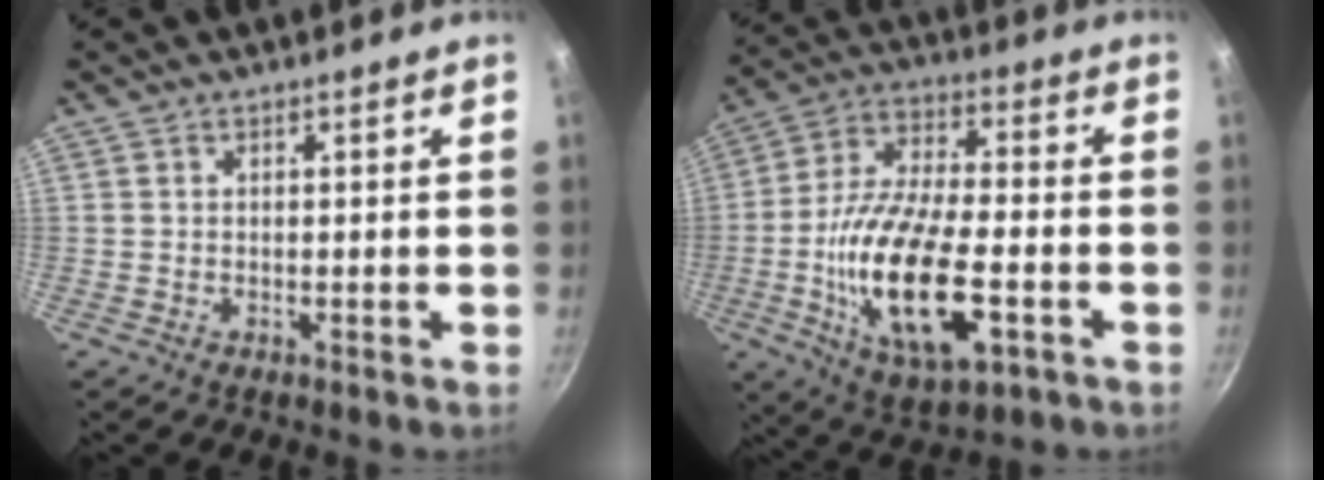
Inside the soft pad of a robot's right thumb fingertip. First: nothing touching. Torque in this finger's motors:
{"motor_torque": [0.10, 1.52, 2.06, -0.70, 0.70]}